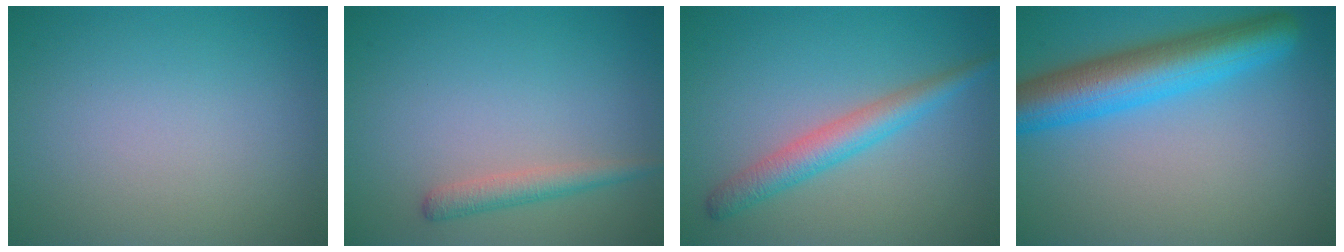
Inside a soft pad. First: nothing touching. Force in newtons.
{"total": 1.9, "press": 1.9, "slide": 0.1}
{"total": 3.4, "press": 3.4, "slide": 0.1}
{"total": 7.5, "press": 7.5, "slide": 0.3}